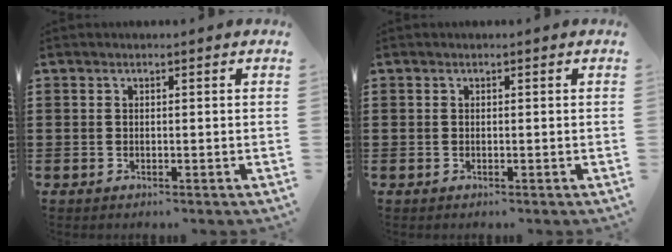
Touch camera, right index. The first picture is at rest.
{"total": 0.0}